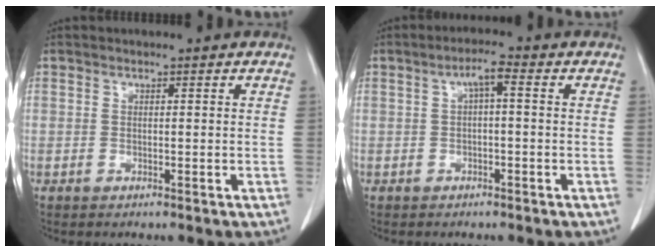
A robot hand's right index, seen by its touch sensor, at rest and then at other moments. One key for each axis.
{"total": 3.1, "fx": 0.5, "fy": 0.6, "fz": 3.0, "tx": -0.052, "ty": 0.014, "tz": 0.008}